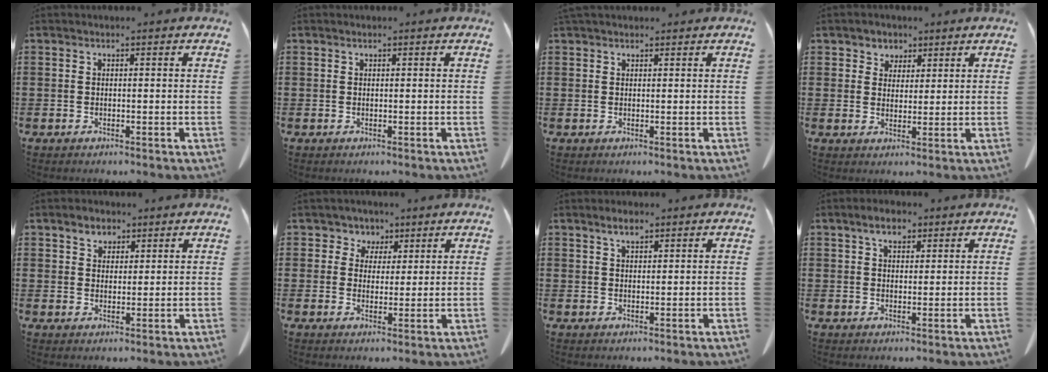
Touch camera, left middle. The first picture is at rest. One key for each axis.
{"total": 0.0}
{"total": 1.1, "fx": 1.0, "fy": 0.4, "fz": 0.3, "tx": -0.009, "ty": 0.002, "tz": 0.020}
{"total": 3.3, "fx": 2.3, "fy": 2.3, "fz": 0.1, "tx": -0.017, "ty": 0.008, "tz": 0.042}
{"total": 3.3, "fx": 2.4, "fy": 2.0, "fz": 0.9, "tx": -0.019, "ty": 0.006, "tz": 0.043}
{"total": 3.9, "fx": 2.2, "fy": 3.2, "fz": 0.2, "tx": -0.027, "ty": 0.008, "tz": 0.037}
{"total": 2.3, "fx": 1.7, "fy": 0.8, "fz": 1.4, "tx": -0.022, "ty": -0.001, "tz": 0.030}
{"total": 4.0, "fx": 2.7, "fy": 2.1, "fz": 2.1, "tx": -0.034, "ty": 0.003, "tz": 0.045}